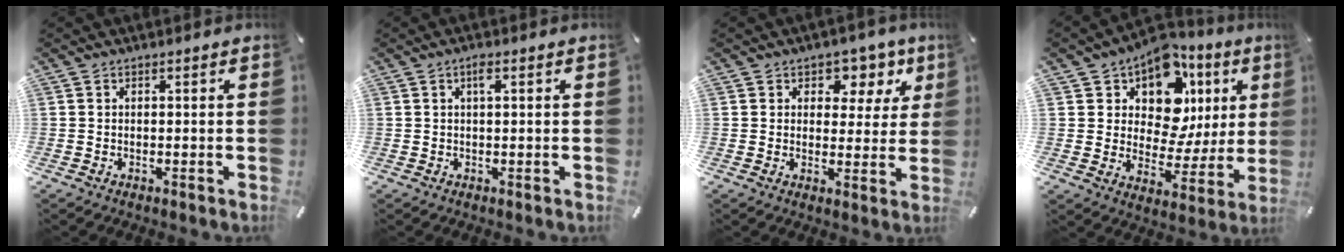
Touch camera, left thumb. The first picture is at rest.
{"total": 1.9, "force": [0.6, 0.5, 1.8], "torque": [-0.036, 0.005, 0.009]}
{"total": 7.4, "force": [4.0, 5.4, 3.3], "torque": [-0.026, -0.033, 0.062]}
{"total": 12.7, "force": [6.8, 8.5, 6.4], "torque": [-0.100, -0.062, 0.117]}